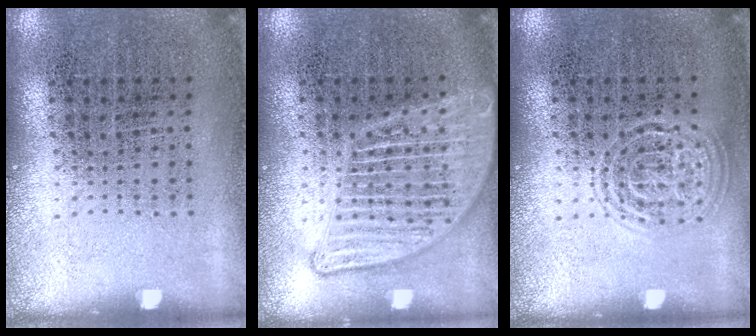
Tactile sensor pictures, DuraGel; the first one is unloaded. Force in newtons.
{"total": 2.9, "press": 2.9, "slide": 0.3}
{"total": 1.4, "press": 1.3, "slide": 0.2}